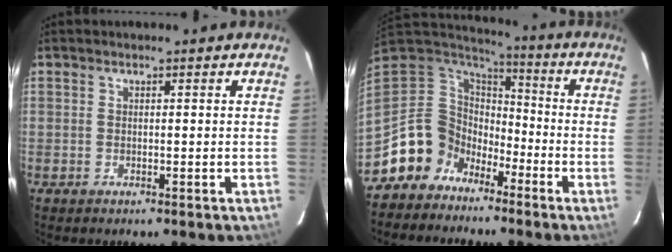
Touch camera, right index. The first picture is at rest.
{"total": 11.9, "force": [-7.8, 8.8, 1.6], "torque": [-0.059, 0.034, -0.145]}